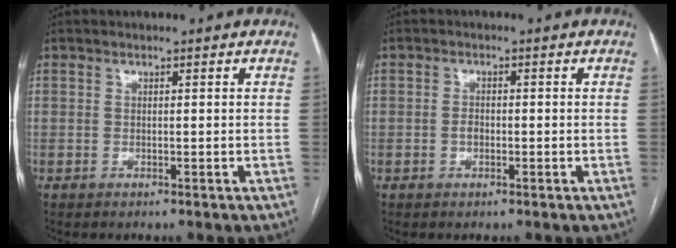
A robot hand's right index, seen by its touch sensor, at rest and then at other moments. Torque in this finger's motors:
{"motor_torque": [0.34, -0.23, 0.25, 0.05]}